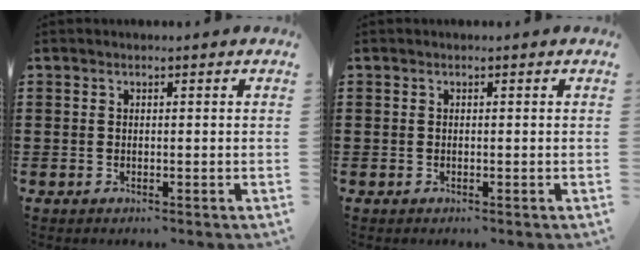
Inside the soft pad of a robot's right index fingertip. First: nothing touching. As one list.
[{"total": 0.0}]